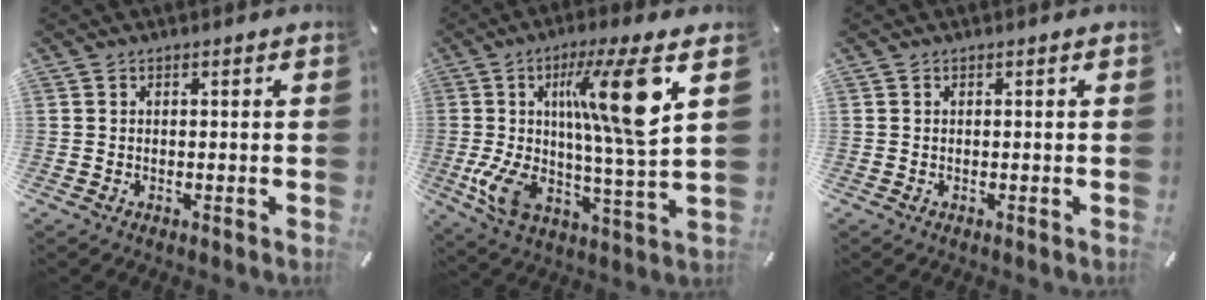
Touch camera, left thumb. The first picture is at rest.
{"total": 21.2, "force": [6.0, 4.9, 19.7], "torque": [-0.342, -0.020, 0.077]}
{"total": 0.0}